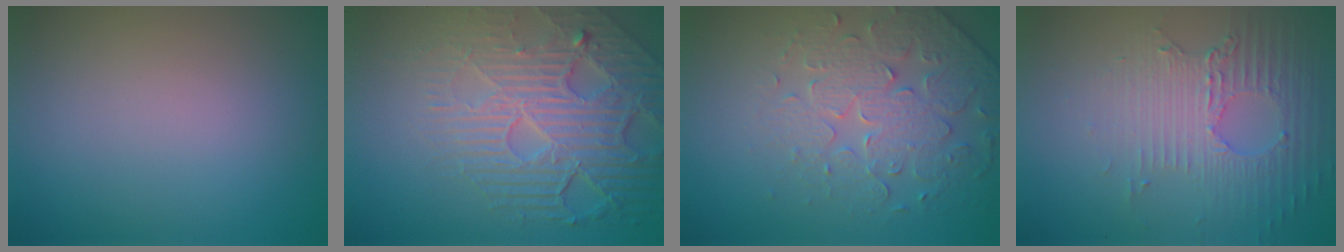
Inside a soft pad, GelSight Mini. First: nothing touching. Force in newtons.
{"total": 8.4, "press": 5.7, "slide": 6.2}
{"total": 4.2, "press": 4.1, "slide": 1.2}
{"total": 4.5, "press": 3.1, "slide": 3.2}